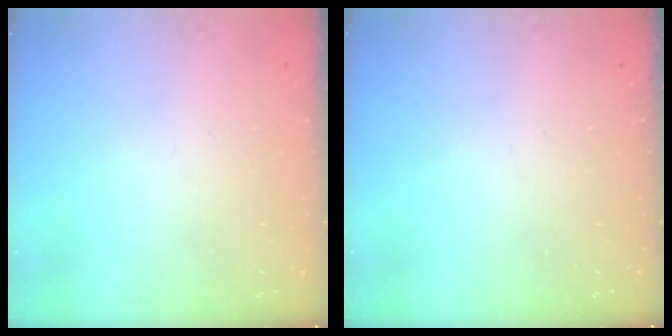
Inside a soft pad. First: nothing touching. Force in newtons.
{"total": 0.0}